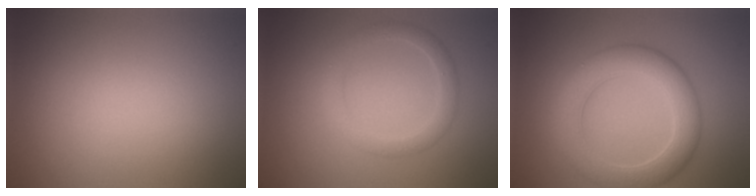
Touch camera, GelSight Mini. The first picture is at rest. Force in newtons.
{"total": 2.4, "press": 2.3, "slide": 0.1}
{"total": 5.8, "press": 5.8, "slide": 0.2}